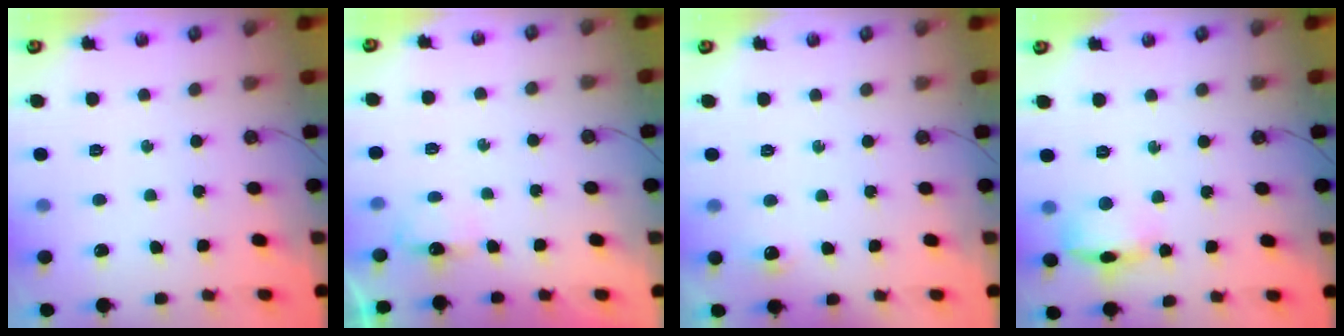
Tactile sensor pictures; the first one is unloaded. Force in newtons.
{"total": 3.0, "press": 3.0, "slide": 0.5}
{"total": 5.7, "press": 5.6, "slide": 1.1}
{"total": 11.1, "press": 11.0, "slide": 1.0}